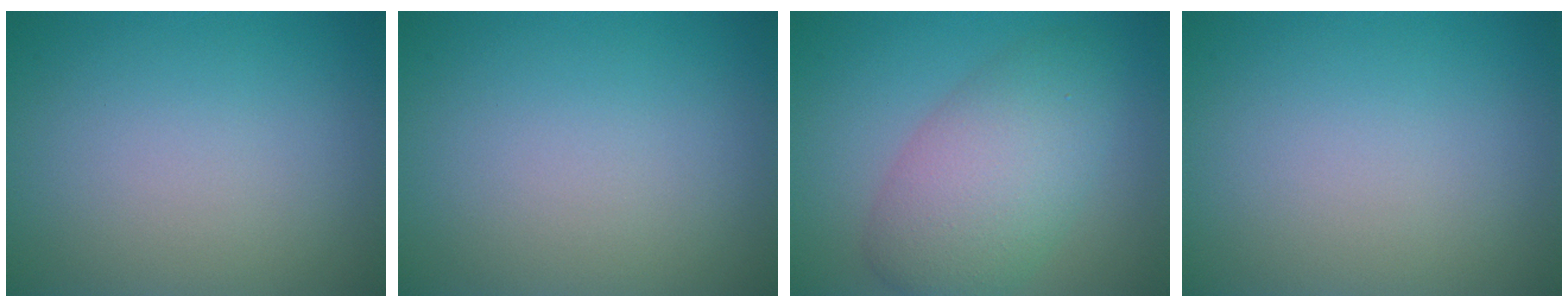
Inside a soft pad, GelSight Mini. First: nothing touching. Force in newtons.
{"total": 0.0}
{"total": 6.3, "press": 6.3, "slide": 0.3}
{"total": 0.0}